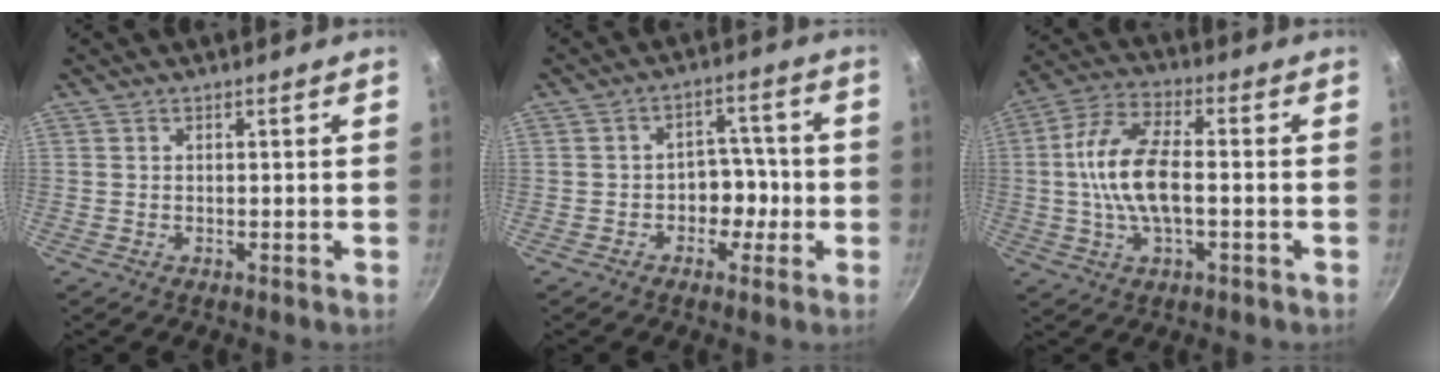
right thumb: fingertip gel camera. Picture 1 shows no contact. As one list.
[{"total": 6.1, "force": [-1.8, 4.8, 3.2], "torque": [0.006, 0.030, -0.029]}, {"total": 12.7, "force": [-1.0, 5.9, 11.2], "torque": [-0.213, 0.028, -0.032]}]